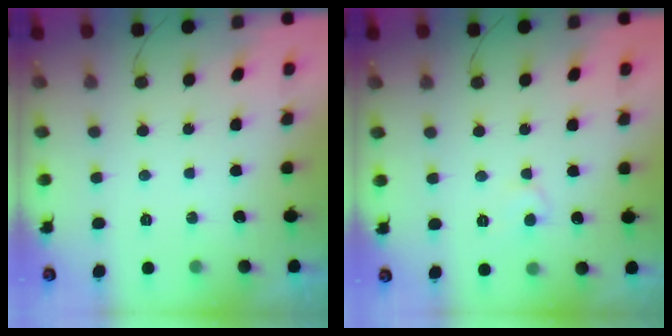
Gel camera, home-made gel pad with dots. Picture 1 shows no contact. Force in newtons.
{"total": 5.5, "press": 5.5, "slide": 0.3}